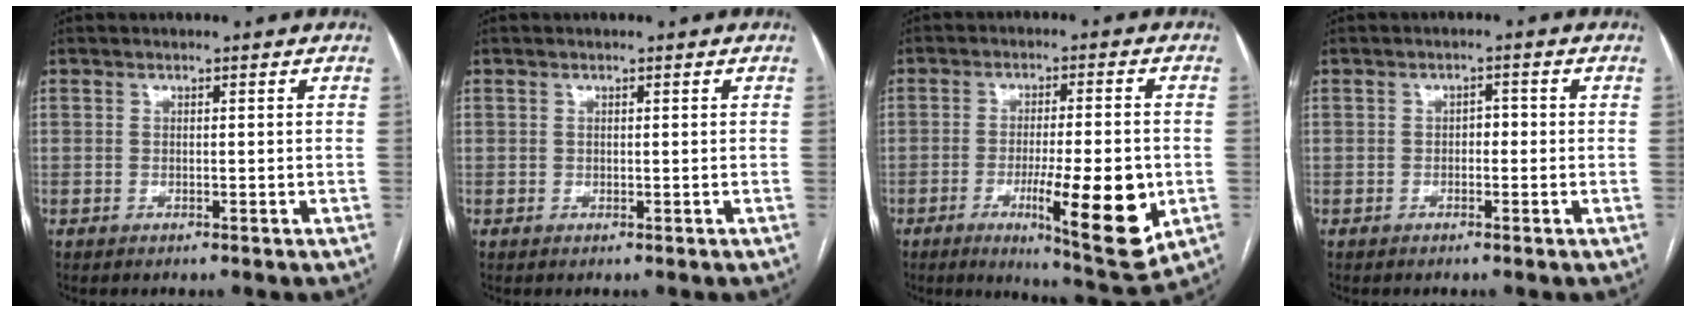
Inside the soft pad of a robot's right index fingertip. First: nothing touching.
{"total": 0.0}
{"total": 14.1, "force": [-3.9, 2.2, 13.4], "torque": [-0.199, -0.022, -0.052]}
{"total": 1.6, "force": [-0.3, 1.0, 1.3], "torque": [-0.011, 0.008, -0.007]}